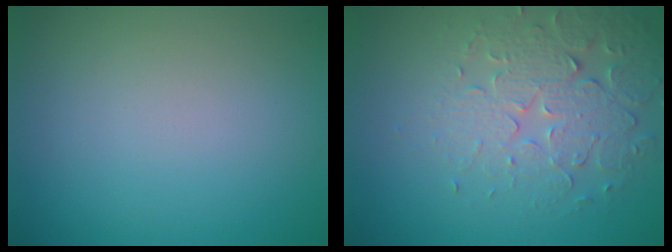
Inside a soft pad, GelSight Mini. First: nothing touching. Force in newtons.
{"total": 4.2, "press": 3.9, "slide": 1.5}